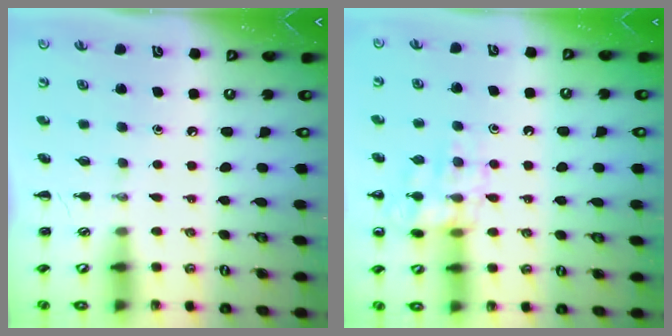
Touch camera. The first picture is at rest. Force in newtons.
{"total": 11.6, "press": 11.6, "slide": 0.7}